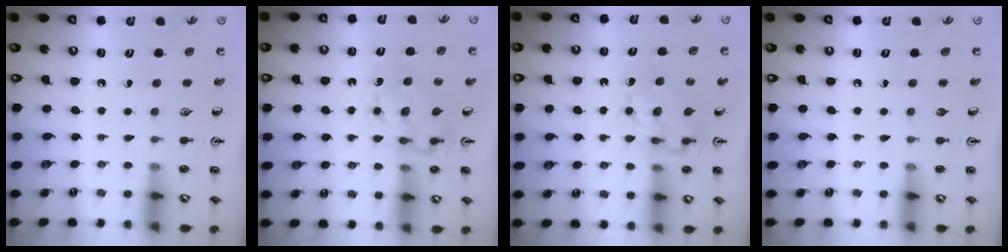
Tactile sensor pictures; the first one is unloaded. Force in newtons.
{"total": 6.9, "press": 6.8, "slide": 0.6}
{"total": 6.9, "press": 6.8, "slide": 0.6}
{"total": 0.0}